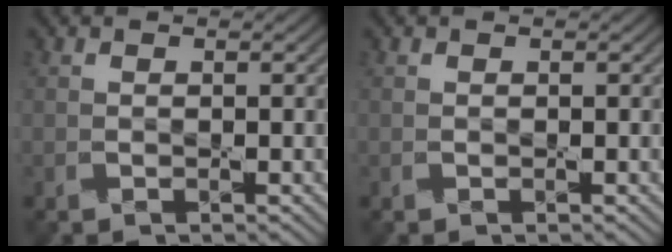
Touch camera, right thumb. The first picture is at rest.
{"total": 0.0}